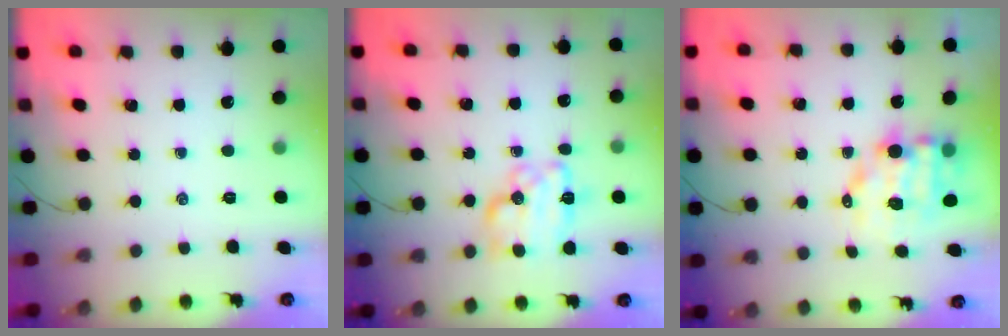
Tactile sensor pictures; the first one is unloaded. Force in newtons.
{"total": 12.0, "press": 12.0, "slide": 0.4}
{"total": 9.2, "press": 9.0, "slide": 1.9}